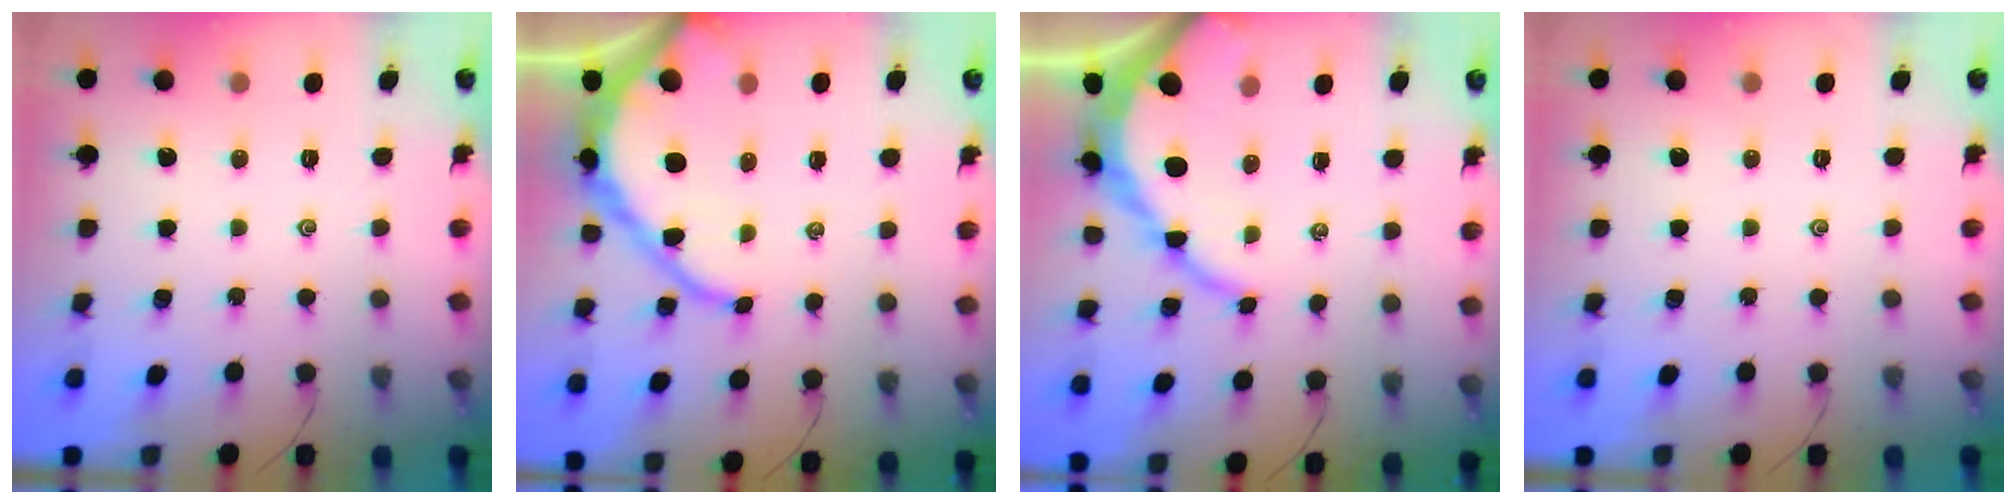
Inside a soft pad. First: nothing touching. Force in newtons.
{"total": 12.9, "press": 12.9, "slide": 1.1}
{"total": 10.1, "press": 10.0, "slide": 0.9}
{"total": 0.0}